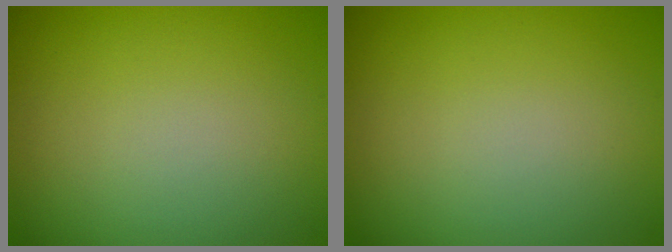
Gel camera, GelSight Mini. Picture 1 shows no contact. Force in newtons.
{"total": 0.0}